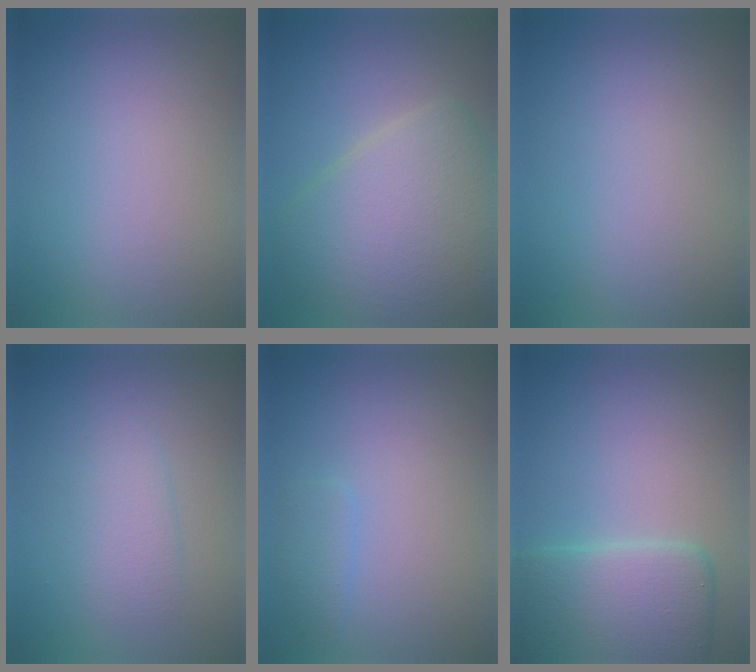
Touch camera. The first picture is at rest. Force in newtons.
{"total": 7.7, "press": 7.7, "slide": 0.4}
{"total": 0.0}
{"total": 2.1, "press": 2.1, "slide": 0.1}
{"total": 1.3, "press": 1.3, "slide": 0.1}
{"total": 6.4, "press": 6.4, "slide": 0.3}